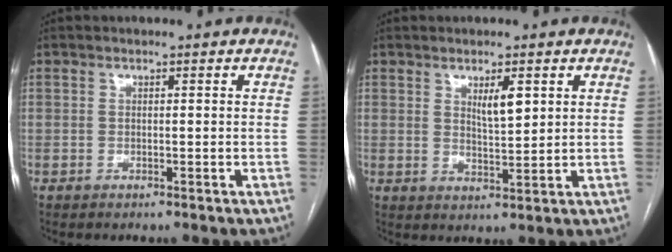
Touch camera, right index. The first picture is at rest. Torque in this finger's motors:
{"motor_torque": [0.26, 0.26, 0.09, 0.04]}